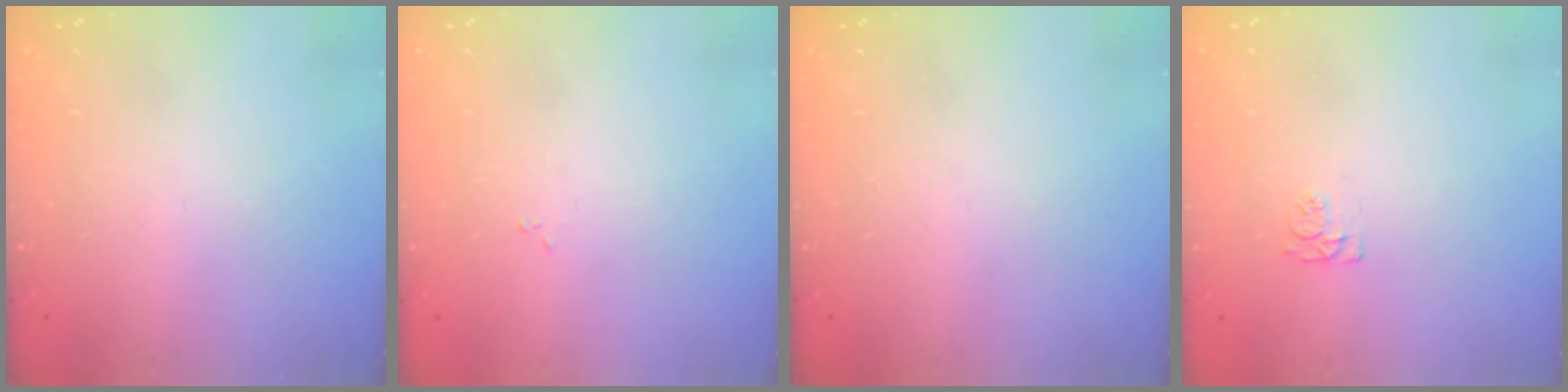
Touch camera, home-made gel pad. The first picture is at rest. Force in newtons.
{"total": 1.9, "press": 1.9, "slide": 0.3}
{"total": 0.0}
{"total": 4.9, "press": 4.9, "slide": 0.6}